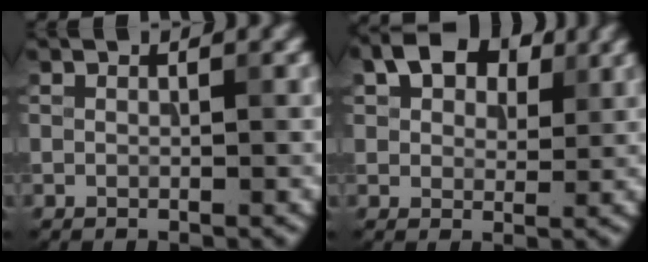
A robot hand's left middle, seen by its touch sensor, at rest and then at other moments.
{"total": 5.7, "force": [2.8, 3.6, 3.4], "torque": [-0.058, 0.009, 0.034]}